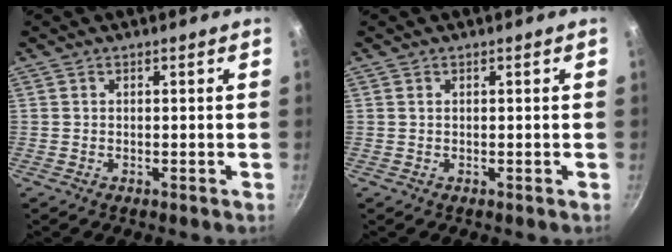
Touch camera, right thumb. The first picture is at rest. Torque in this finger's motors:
{"motor_torque": [-0.48, -0.12, -0.02, 0.45, 0.04]}